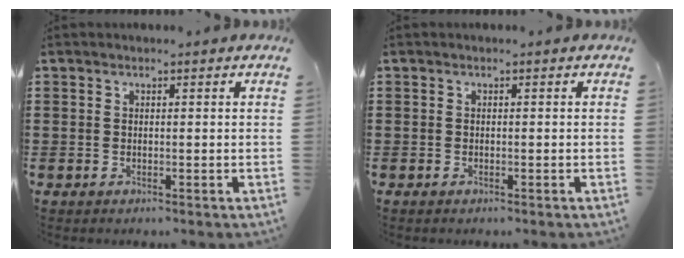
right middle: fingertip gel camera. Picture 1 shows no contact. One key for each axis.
{"total": 0.0}